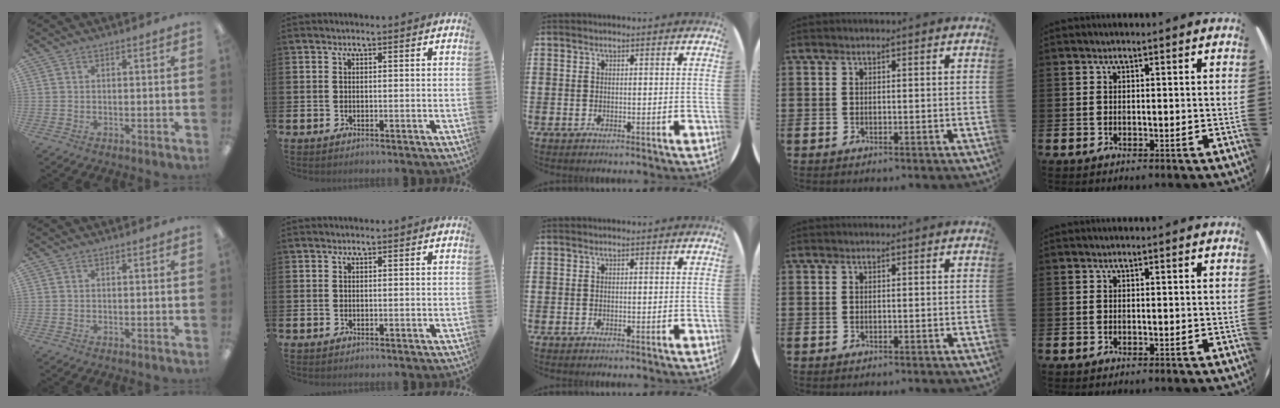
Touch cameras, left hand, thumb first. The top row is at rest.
{}